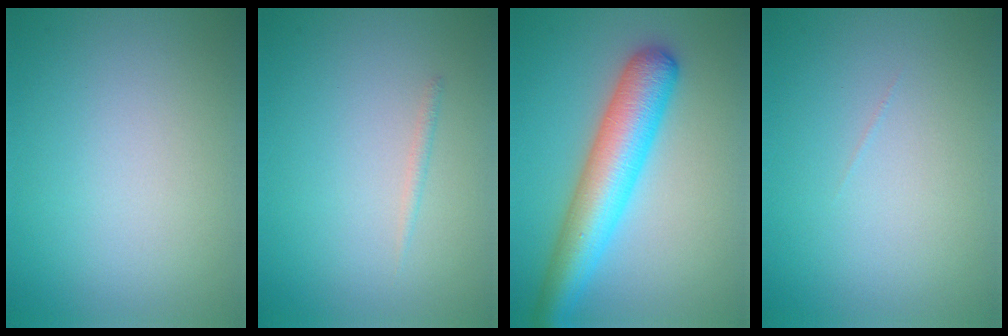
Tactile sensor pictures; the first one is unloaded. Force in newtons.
{"total": 0.6, "press": 0.6, "slide": 0.1}
{"total": 7.4, "press": 7.4, "slide": 0.2}
{"total": 0.0}